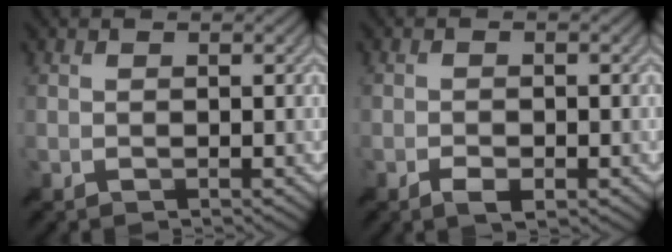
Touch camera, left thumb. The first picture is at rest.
{"total": 2.1, "force": [-1.3, 0.7, 1.5], "torque": [-0.023, -0.003, -0.023]}